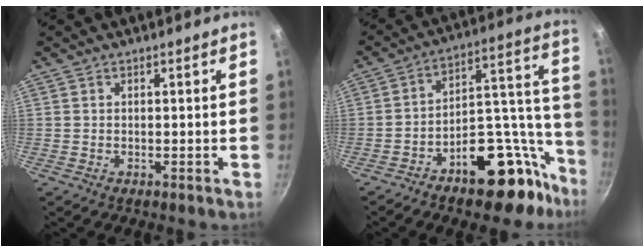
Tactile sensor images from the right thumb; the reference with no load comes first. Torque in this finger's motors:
{"motor_torque": [3.50, 1.51, 1.36, -1.23, 0.35]}